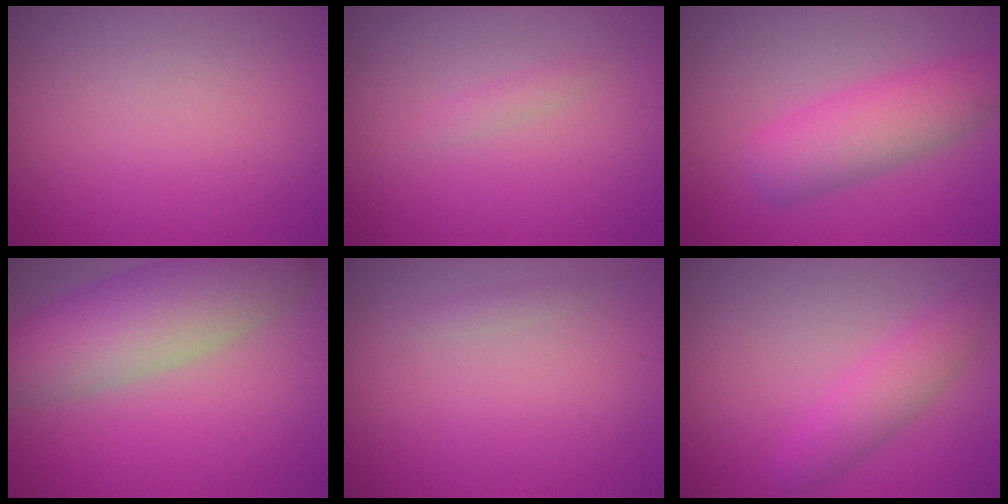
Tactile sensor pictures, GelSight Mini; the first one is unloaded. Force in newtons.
{"total": 0.8, "press": 0.8, "slide": 0.0}
{"total": 4.9, "press": 4.9, "slide": 0.1}
{"total": 8.2, "press": 8.2, "slide": 0.6}
{"total": 0.6, "press": 0.6, "slide": 0.0}
{"total": 2.8, "press": 2.8, "slide": 0.1}